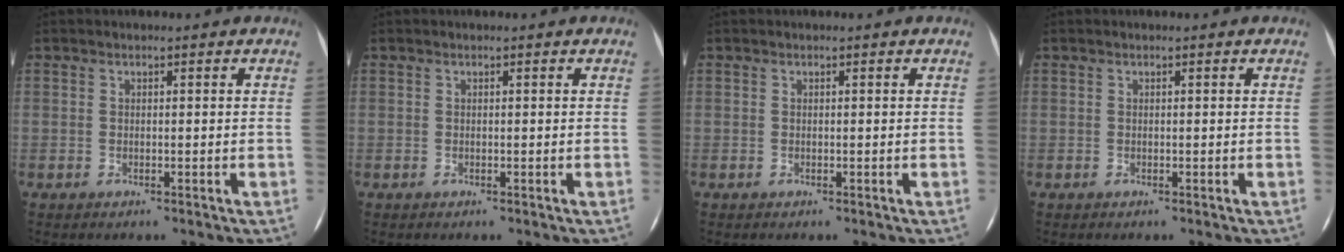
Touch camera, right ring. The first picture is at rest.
{"total": 0.0}
{"total": 0.0}
{"total": 0.0}